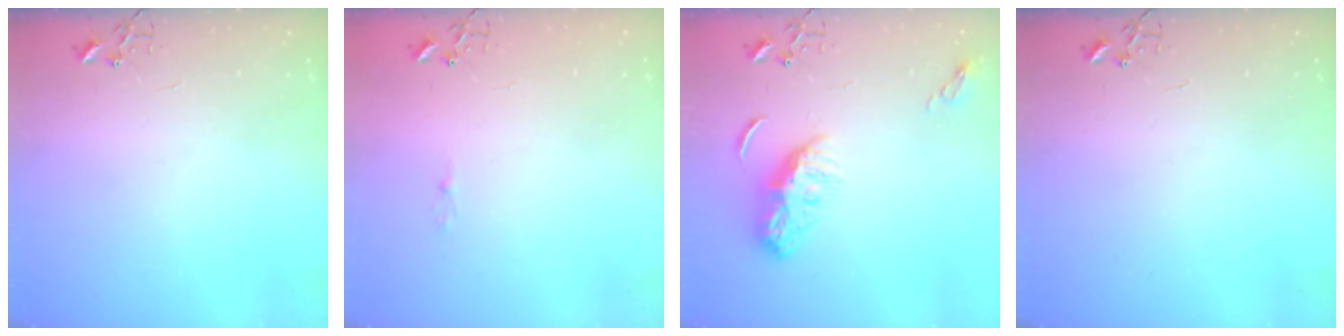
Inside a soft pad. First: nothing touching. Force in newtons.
{"total": 2.5, "press": 2.5, "slide": 0.3}
{"total": 8.5, "press": 8.5, "slide": 0.3}
{"total": 0.0}